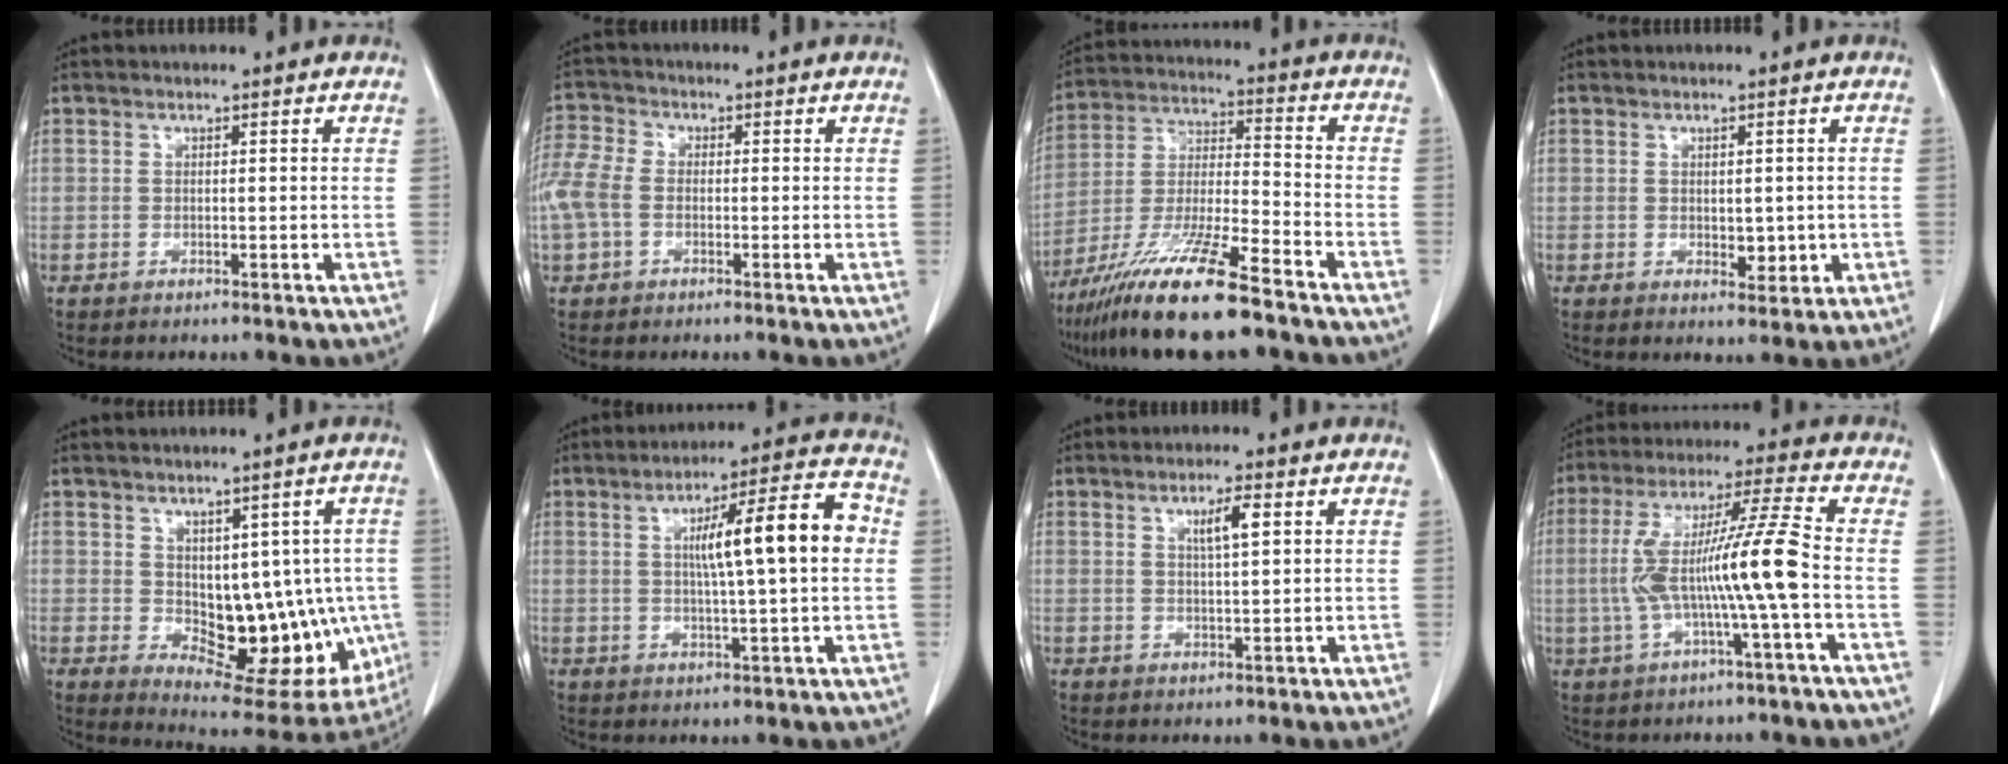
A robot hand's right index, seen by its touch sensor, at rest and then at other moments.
{"total": 12.4, "force": [-1.4, 9.7, 7.7], "torque": [-0.241, 0.025, -0.027]}
{"total": 16.0, "force": [-11.6, 0.8, 11.0], "torque": [-0.227, -0.034, -0.214]}
{"total": 3.0, "force": [-0.3, 1.7, 2.4], "torque": [-0.029, -0.004, 0.005]}
{"total": 15.7, "force": [-1.5, 8.4, 13.2], "torque": [-0.156, 0.001, 0.005]}
{"total": 12.1, "force": [1.6, 0.8, 12.0], "torque": [-0.180, 0.021, 0.022]}
{"total": 3.5, "force": [1.4, 0.3, 3.2], "torque": [-0.053, -0.001, 0.023]}
{"total": 12.6, "force": [-1.8, -0.9, 12.4], "torque": [-0.243, 0.018, -0.037]}